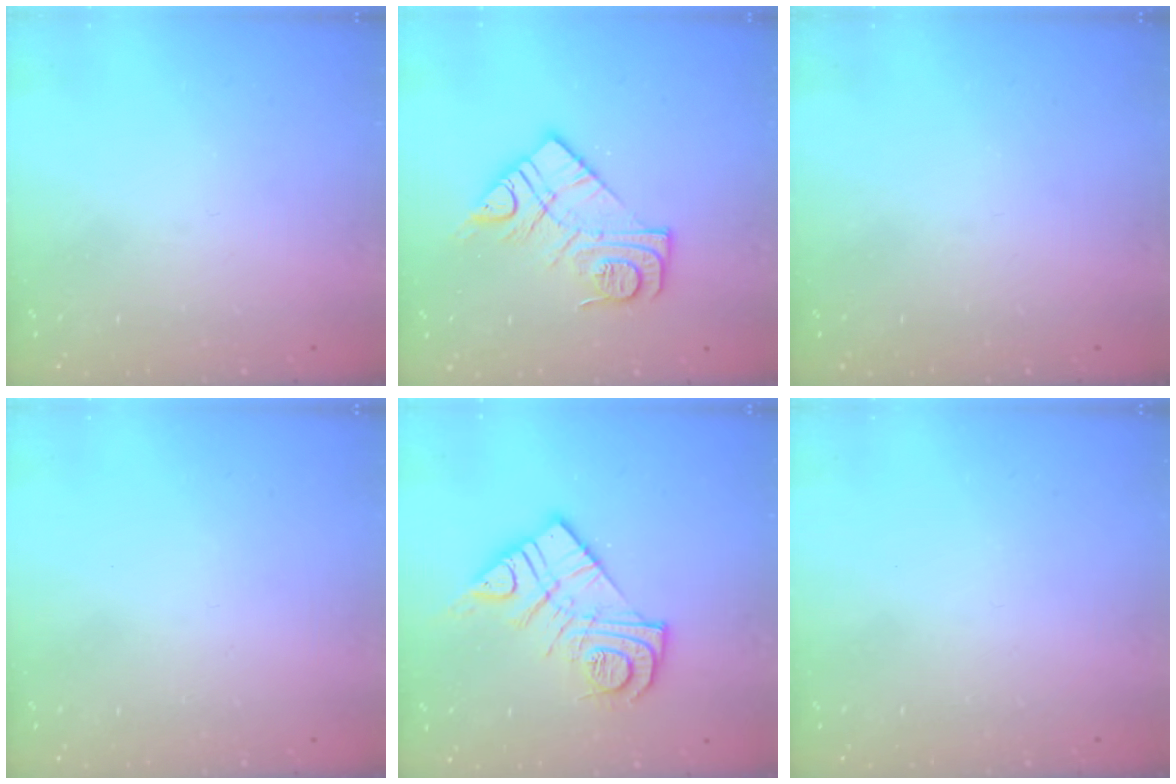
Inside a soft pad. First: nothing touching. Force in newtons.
{"total": 13.2, "press": 13.2, "slide": 1.0}
{"total": 0.0}
{"total": 1.6, "press": 1.6, "slide": 0.1}
{"total": 14.7, "press": 14.7, "slide": 1.3}
{"total": 1.7, "press": 1.7, "slide": 0.1}